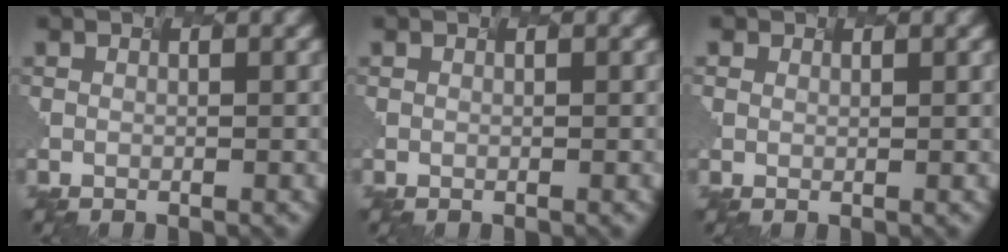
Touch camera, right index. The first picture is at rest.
{"total": 0.0}
{"total": 1.2, "force": [0.7, -0.2, -1.0], "torque": [-0.004, -0.002, 0.016]}